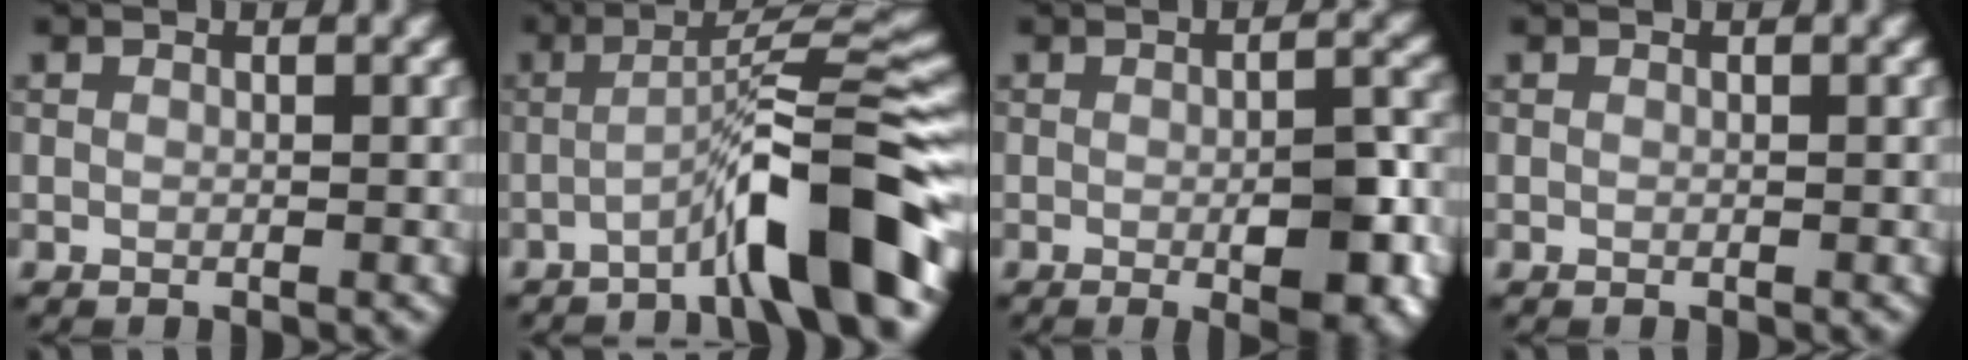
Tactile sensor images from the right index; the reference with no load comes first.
{"total": 8.9, "force": [-4.3, 1.0, 7.8], "torque": [-0.109, 0.025, -0.078]}
{"total": 5.6, "force": [-1.6, 1.6, 5.2], "torque": [-0.076, -0.002, -0.019]}
{"total": 0.0}